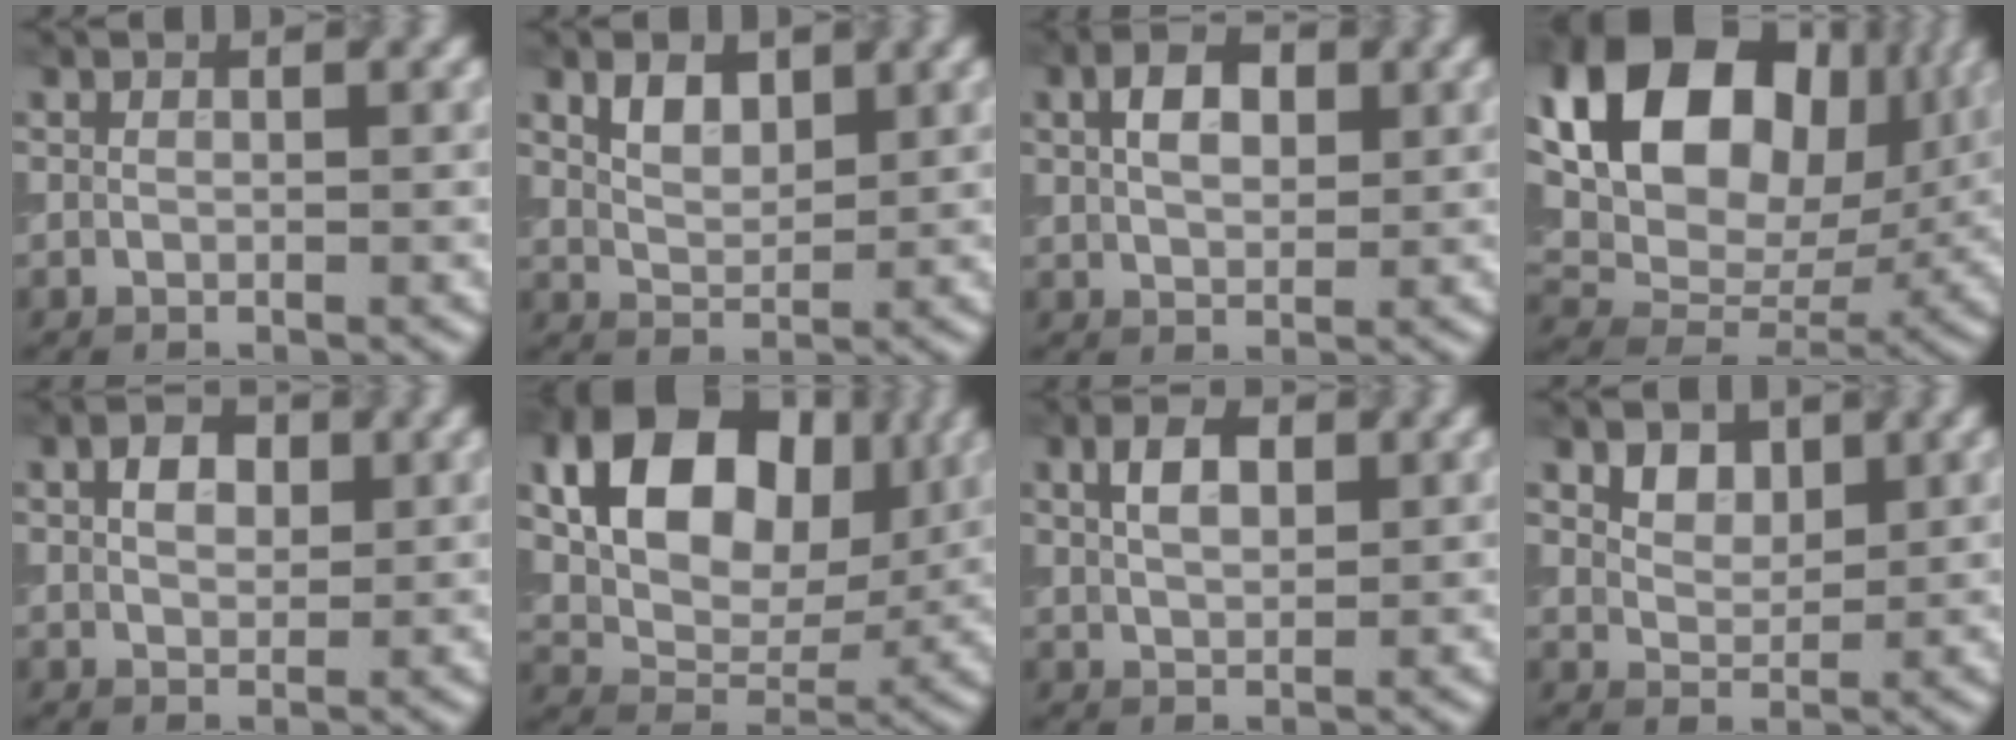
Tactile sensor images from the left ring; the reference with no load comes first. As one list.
[{"total": 2.7, "force": [1.5, 1.6, 1.6], "torque": [-0.033, 0.000, 0.032]}, {"total": 3.9, "force": [1.2, 2.4, 2.8], "torque": [-0.051, 0.008, 0.018]}, {"total": 19.5, "force": [6.9, 13.4, 12.4], "torque": [-0.230, 0.047, 0.122]}, {"total": 2.8, "force": [0.9, 1.9, 1.9], "torque": [-0.036, 0.004, 0.015]}, {"total": 11.7, "force": [3.6, 7.9, 7.8], "torque": [-0.132, -0.003, 0.058]}, {"total": 3.5, "force": [1.3, 2.0, 2.6], "torque": [-0.050, 0.007, 0.024]}, {"total": 2.5, "force": [1.5, 1.6, 1.2], "torque": [-0.024, -0.009, 0.030]}]